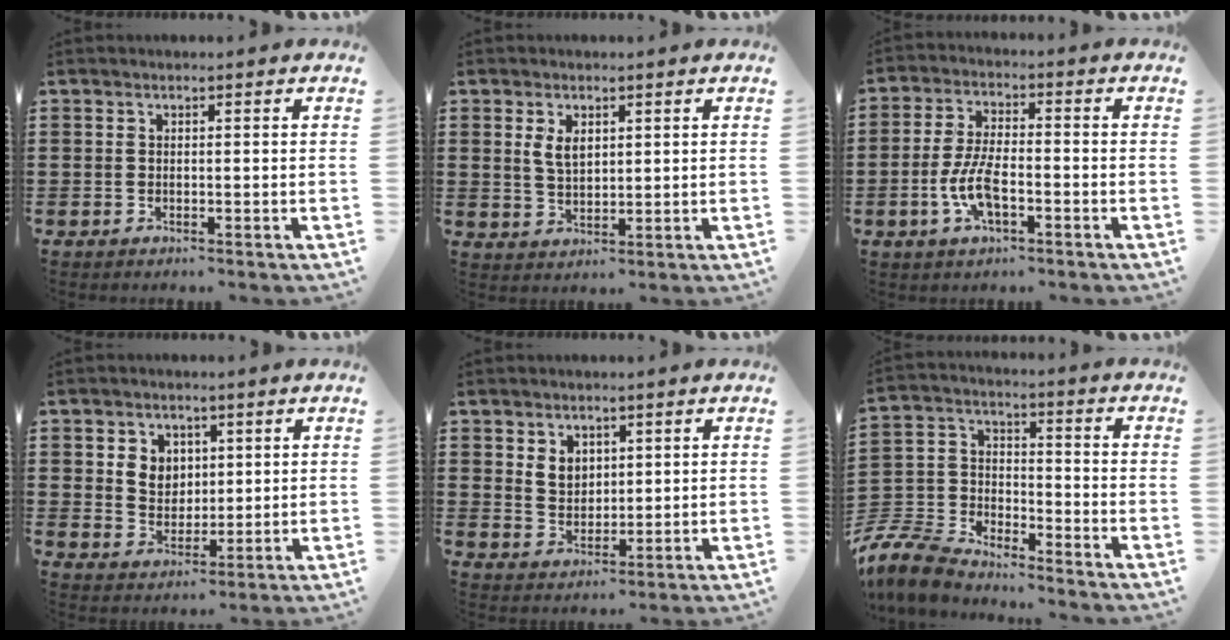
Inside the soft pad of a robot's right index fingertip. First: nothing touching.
{"total": 3.4, "force": [1.3, 1.9, 2.5], "torque": [-0.047, 0.004, 0.021]}
{"total": 7.3, "force": [-2.3, 2.8, 6.4], "torque": [-0.147, -0.008, -0.048]}
{"total": 4.5, "force": [1.8, 3.9, 1.2], "torque": [-0.033, 0.012, 0.030]}
{"total": 3.7, "force": [2.0, 2.9, 1.2], "torque": [-0.034, 0.010, 0.038]}
{"total": 8.2, "force": [-7.8, 1.8, 1.7], "torque": [-0.074, 0.000, -0.168]}